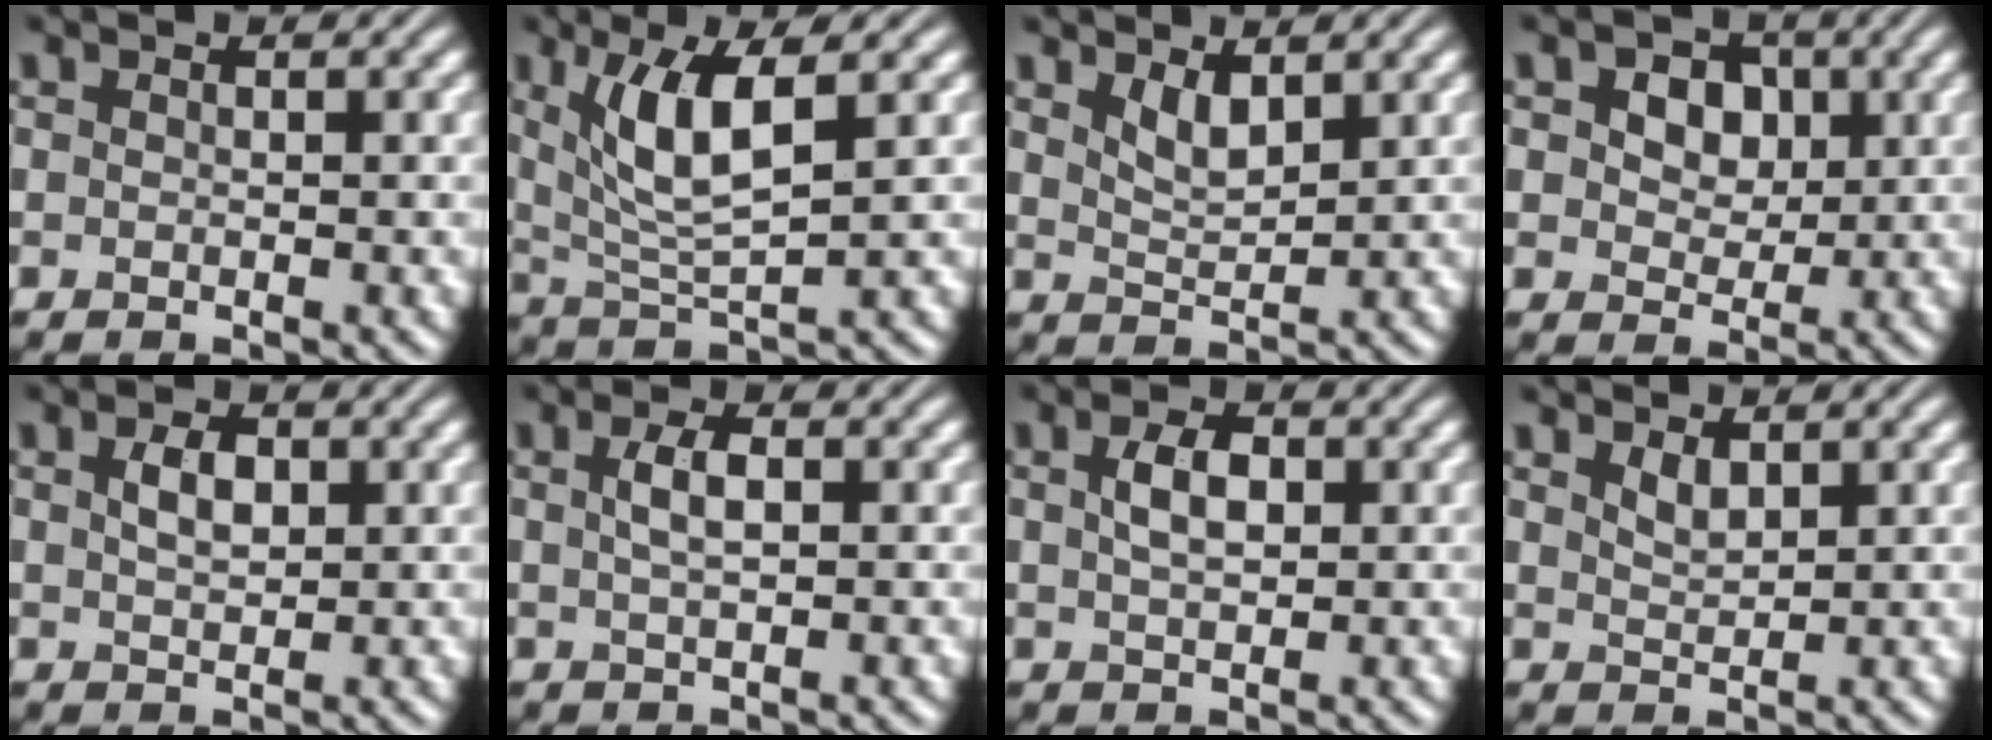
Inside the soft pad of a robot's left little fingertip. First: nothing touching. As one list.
[{"total": 5.8, "force": [2.0, 1.6, 5.2], "torque": [-0.104, -0.005, 0.043]}, {"total": 2.2, "force": [1.5, 0.8, 1.5], "torque": [-0.032, -0.007, 0.032]}, {"total": 6.0, "force": [2.3, 4.2, 3.6], "torque": [-0.058, 0.017, 0.017]}, {"total": 2.5, "force": [0.7, 1.4, 1.9], "torque": [-0.040, 0.002, 0.014]}, {"total": 2.4, "force": [0.5, 0.9, 2.1], "torque": [-0.045, 0.005, 0.009]}, {"total": 3.1, "force": [0.7, 1.7, 2.4], "torque": [-0.051, 0.004, 0.014]}, {"total": 1.5, "force": [1.0, 0.6, 0.9], "torque": [-0.021, -0.002, 0.023]}]